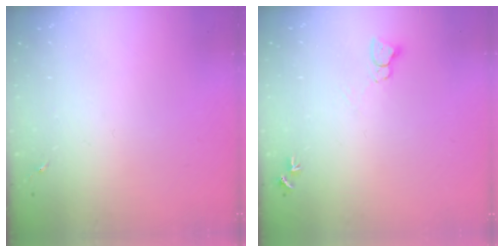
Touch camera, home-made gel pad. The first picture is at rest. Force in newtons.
{"total": 4.4, "press": 4.4, "slide": 0.4}